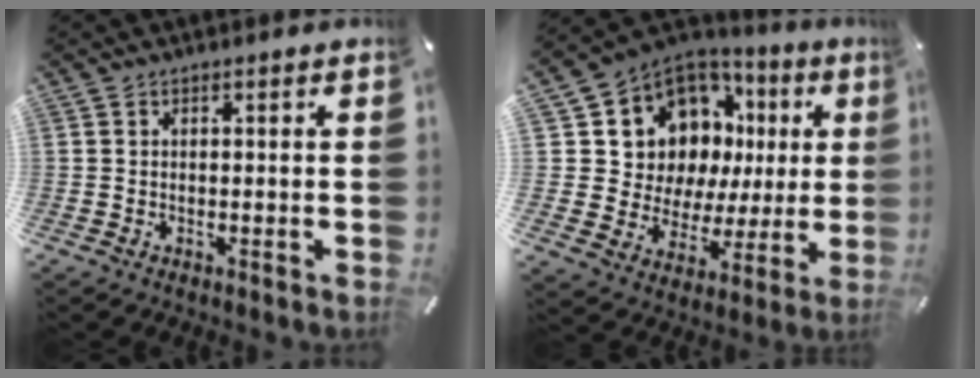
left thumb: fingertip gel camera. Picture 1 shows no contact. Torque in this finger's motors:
{"motor_torque": [1.95, 3.06, 1.73, -0.29, 0.12]}